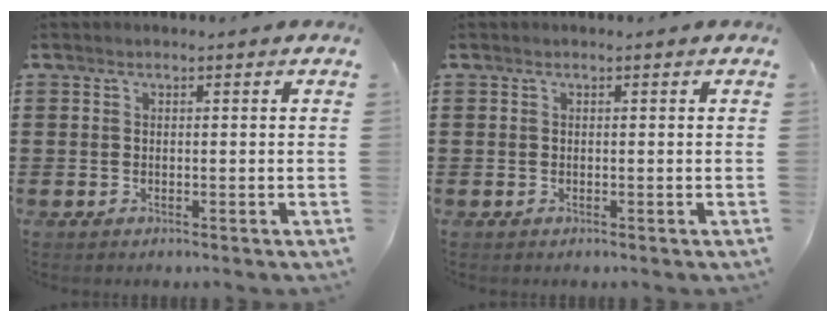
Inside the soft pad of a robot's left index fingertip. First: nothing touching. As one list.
[{"total": 0.0}]